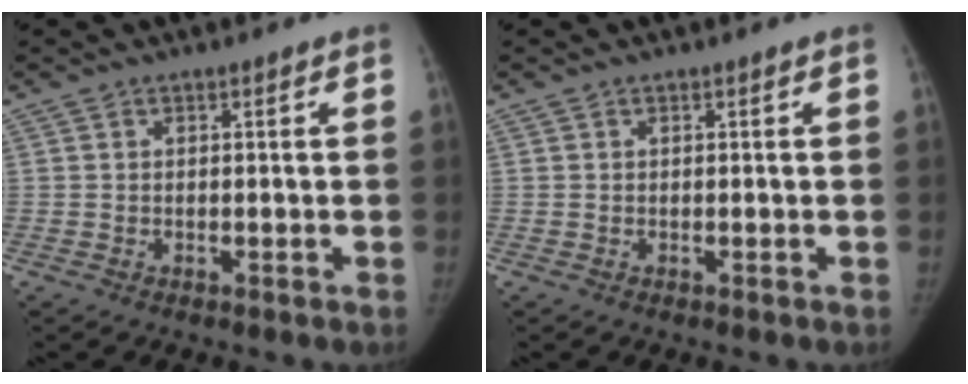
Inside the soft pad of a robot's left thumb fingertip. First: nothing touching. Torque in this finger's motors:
{"motor_torque": [0.07, 0.06, 0.29, -0.07, 0.00]}